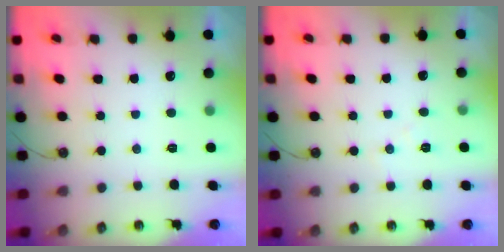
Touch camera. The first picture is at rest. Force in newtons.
{"total": 4.4, "press": 4.3, "slide": 0.7}